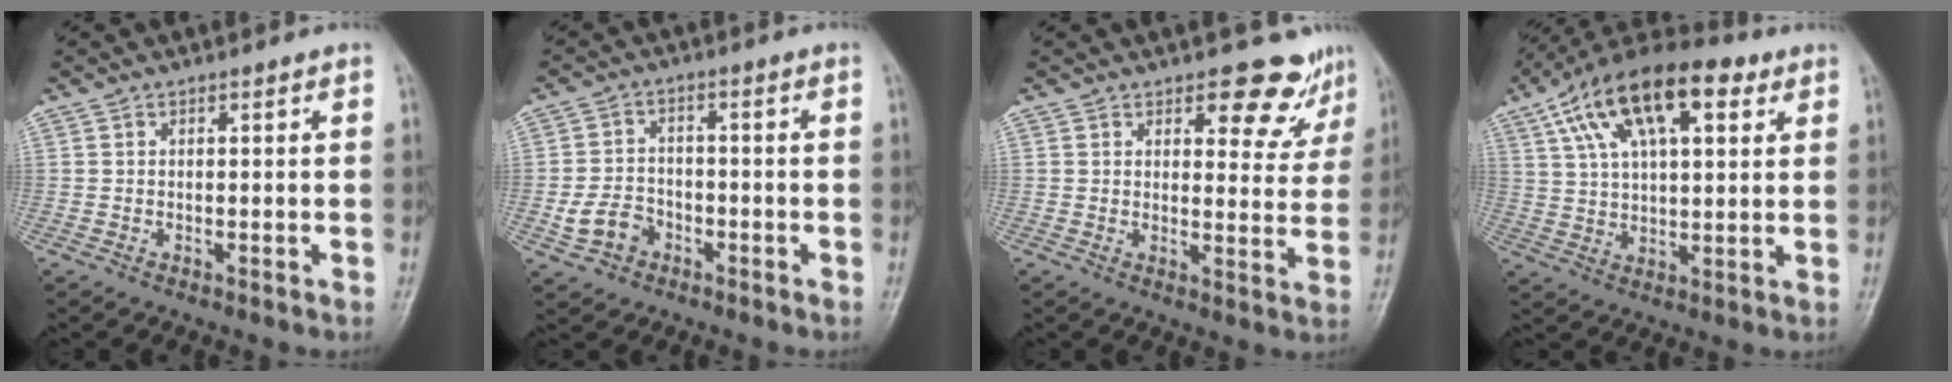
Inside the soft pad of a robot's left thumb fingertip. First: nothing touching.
{"total": 6.3, "force": [-2.5, 5.1, 2.8], "torque": [-0.042, 0.023, -0.042]}
{"total": 8.4, "force": [6.6, 4.0, 3.1], "torque": [0.000, -0.047, 0.072]}
{"total": 18.9, "force": [8.7, 8.7, 14.4], "torque": [-0.239, 0.008, 0.148]}